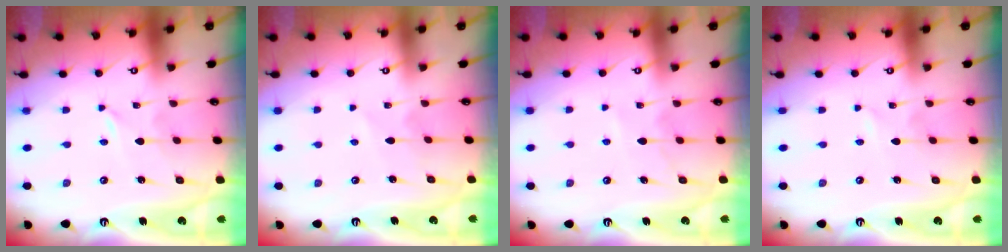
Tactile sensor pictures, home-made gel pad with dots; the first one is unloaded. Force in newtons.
{"total": 3.7, "press": 3.7, "slide": 0.5}
{"total": 5.5, "press": 5.5, "slide": 0.5}
{"total": 0.0}